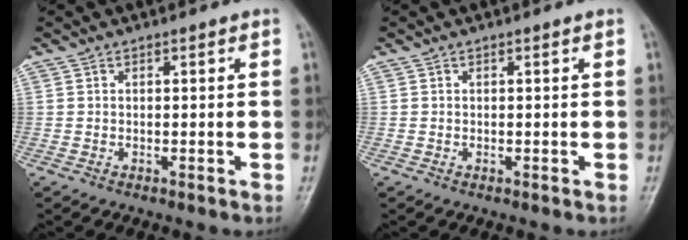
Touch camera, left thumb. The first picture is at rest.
{"total": 0.0}